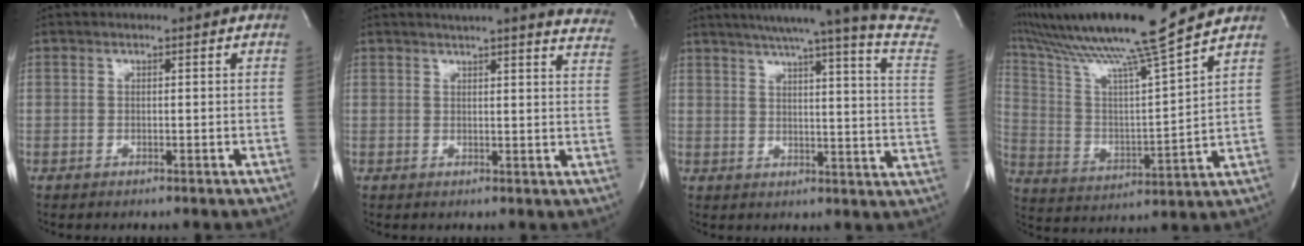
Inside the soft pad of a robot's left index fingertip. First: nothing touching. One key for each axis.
{"total": 19.5, "fx": 16.8, "fy": 0.5, "fz": 9.9, "tx": -0.133, "ty": -0.048, "tz": 0.185}
{"total": 21.9, "fx": 19.0, "fy": -2.8, "fz": 10.4, "tx": -0.154, "ty": -0.086, "tz": 0.223}
{"total": 19.9, "fx": 16.5, "fy": -1.5, "fz": 10.9, "tx": -0.208, "ty": -0.007, "tz": 0.277}